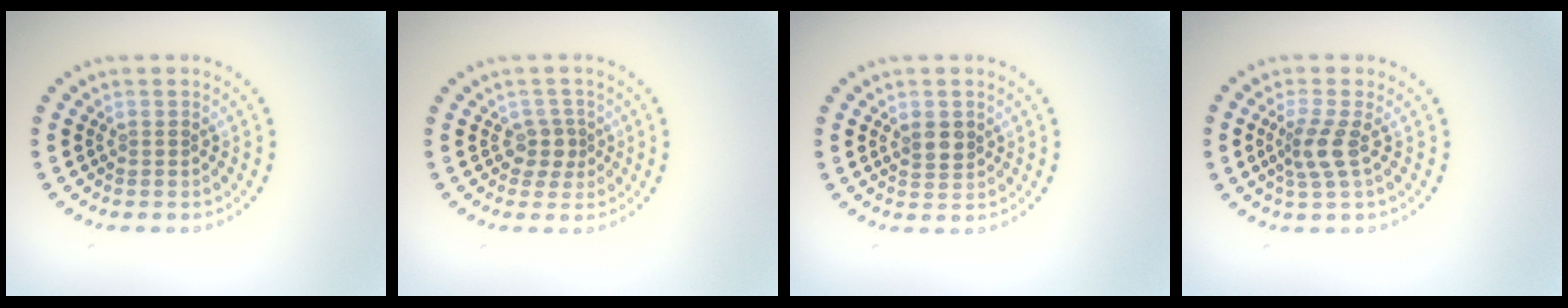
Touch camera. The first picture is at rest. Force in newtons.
{"total": 1.8, "press": 1.4, "slide": 1.1}
{"total": 1.8, "press": 1.7, "slide": 0.7}
{"total": 2.4, "press": 1.8, "slide": 1.6}